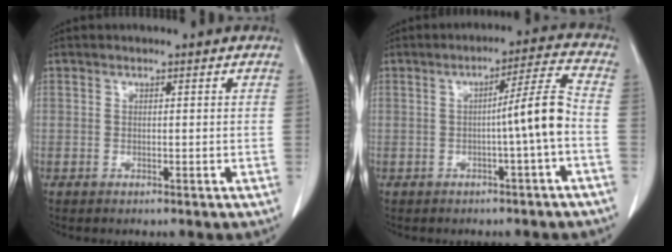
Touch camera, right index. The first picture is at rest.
{"total": 6.4, "force": [-1.4, -1.2, 6.2], "torque": [-0.089, 0.013, -0.020]}